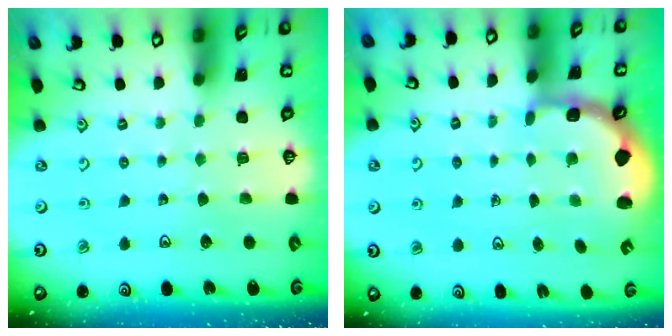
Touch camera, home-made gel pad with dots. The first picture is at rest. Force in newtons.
{"total": 2.2, "press": 1.9, "slide": 1.1}